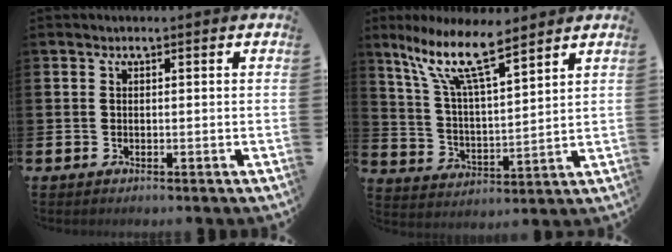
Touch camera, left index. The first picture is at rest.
{"total": 11.3, "force": [8.7, 2.6, 6.7], "torque": [-0.153, -0.030, 0.152]}